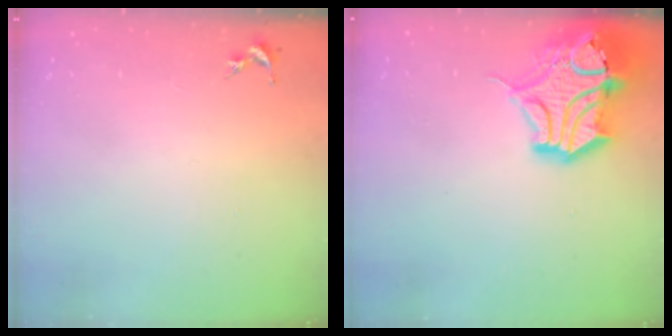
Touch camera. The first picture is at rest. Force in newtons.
{"total": 19.2, "press": 19.0, "slide": 3.0}